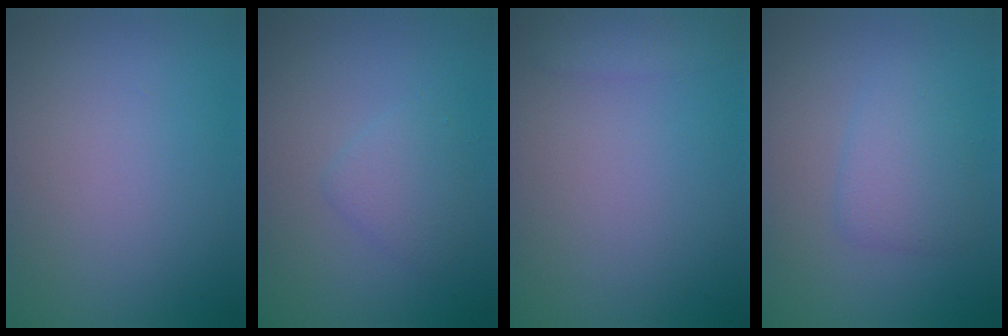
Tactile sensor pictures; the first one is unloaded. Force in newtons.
{"total": 1.9, "press": 1.9, "slide": 0.2}
{"total": 1.5, "press": 1.5, "slide": 0.1}
{"total": 2.5, "press": 2.5, "slide": 0.1}